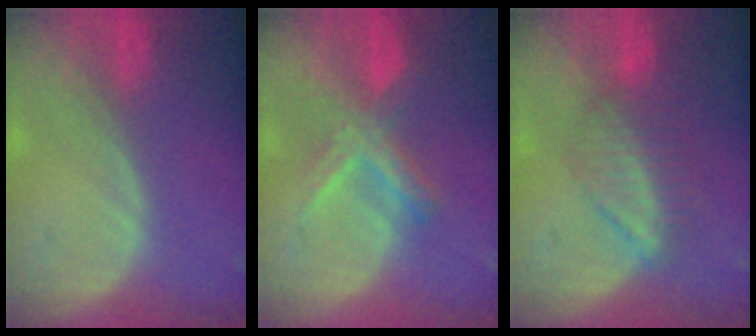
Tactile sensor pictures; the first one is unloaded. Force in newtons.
{"total": 6.6, "press": 6.3, "slide": 1.9}
{"total": 6.6, "press": 5.9, "slide": 3.1}